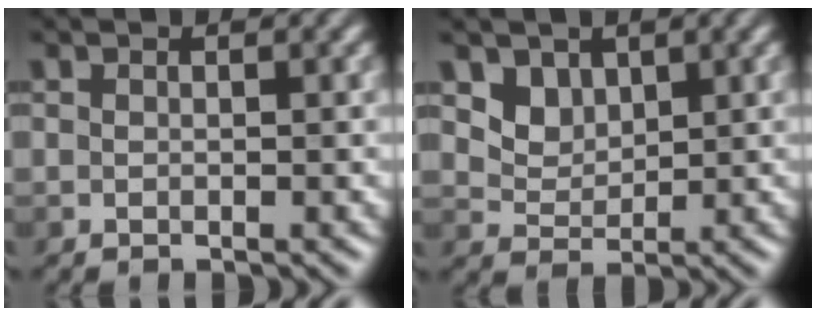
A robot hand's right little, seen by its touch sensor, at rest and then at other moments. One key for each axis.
{"total": 3.2, "fx": 1.8, "fy": 2.2, "fz": 1.3, "tx": -0.035, "ty": -0.018, "tz": 0.055}